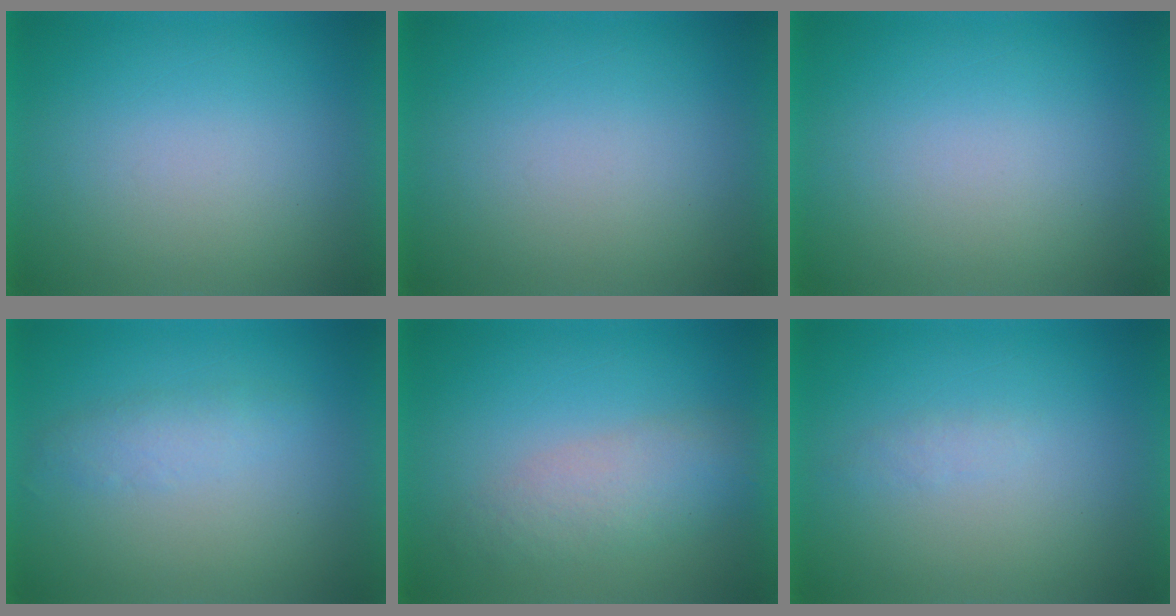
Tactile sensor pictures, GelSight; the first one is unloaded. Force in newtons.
{"total": 0.0}
{"total": 0.0}
{"total": 2.5}
{"total": 4.3}
{"total": 1.2}